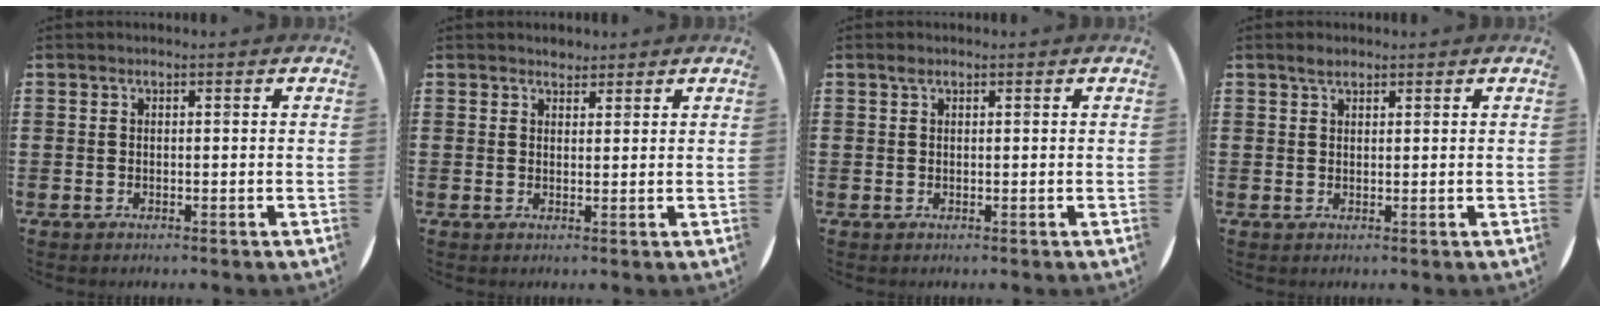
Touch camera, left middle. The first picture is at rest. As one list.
[{"total": 1.6, "force": [1.5, 0.5, 0.0], "torque": [-0.002, 0.003, 0.030]}, {"total": 0.6, "force": [0.4, 0.4, 0.3], "torque": [0.001, -0.001, 0.007]}, {"total": 1.6, "force": [1.3, 0.6, 0.7], "torque": [-0.007, 0.002, 0.022]}]